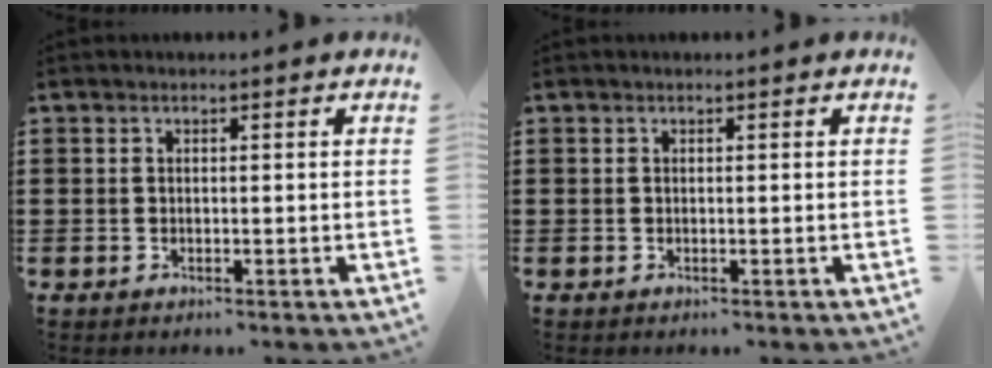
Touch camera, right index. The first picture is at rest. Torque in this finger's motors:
{"motor_torque": [0.00, 0.00, 0.00, 0.00]}